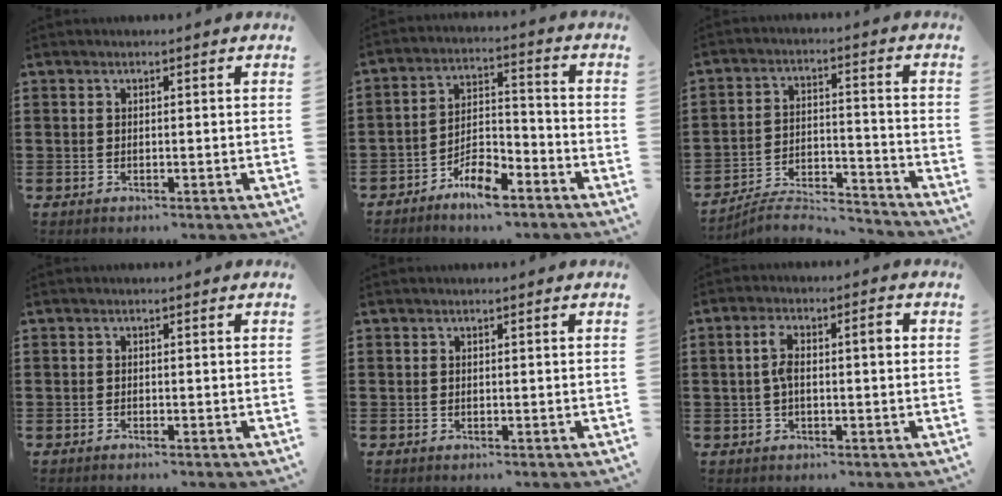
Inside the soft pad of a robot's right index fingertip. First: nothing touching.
{"total": 7.1, "force": [-5.4, 2.4, 4.0], "torque": [-0.069, 0.017, -0.100]}
{"total": 5.6, "force": [-5.4, 0.3, 1.4], "torque": [-0.029, -0.001, -0.107]}
{"total": 0.6, "force": [-0.5, 0.0, 0.2], "torque": [-0.004, -0.001, -0.011]}
{"total": 0.0}
{"total": 4.9, "force": [0.2, 1.7, 4.6], "torque": [-0.087, 0.011, 0.000]}